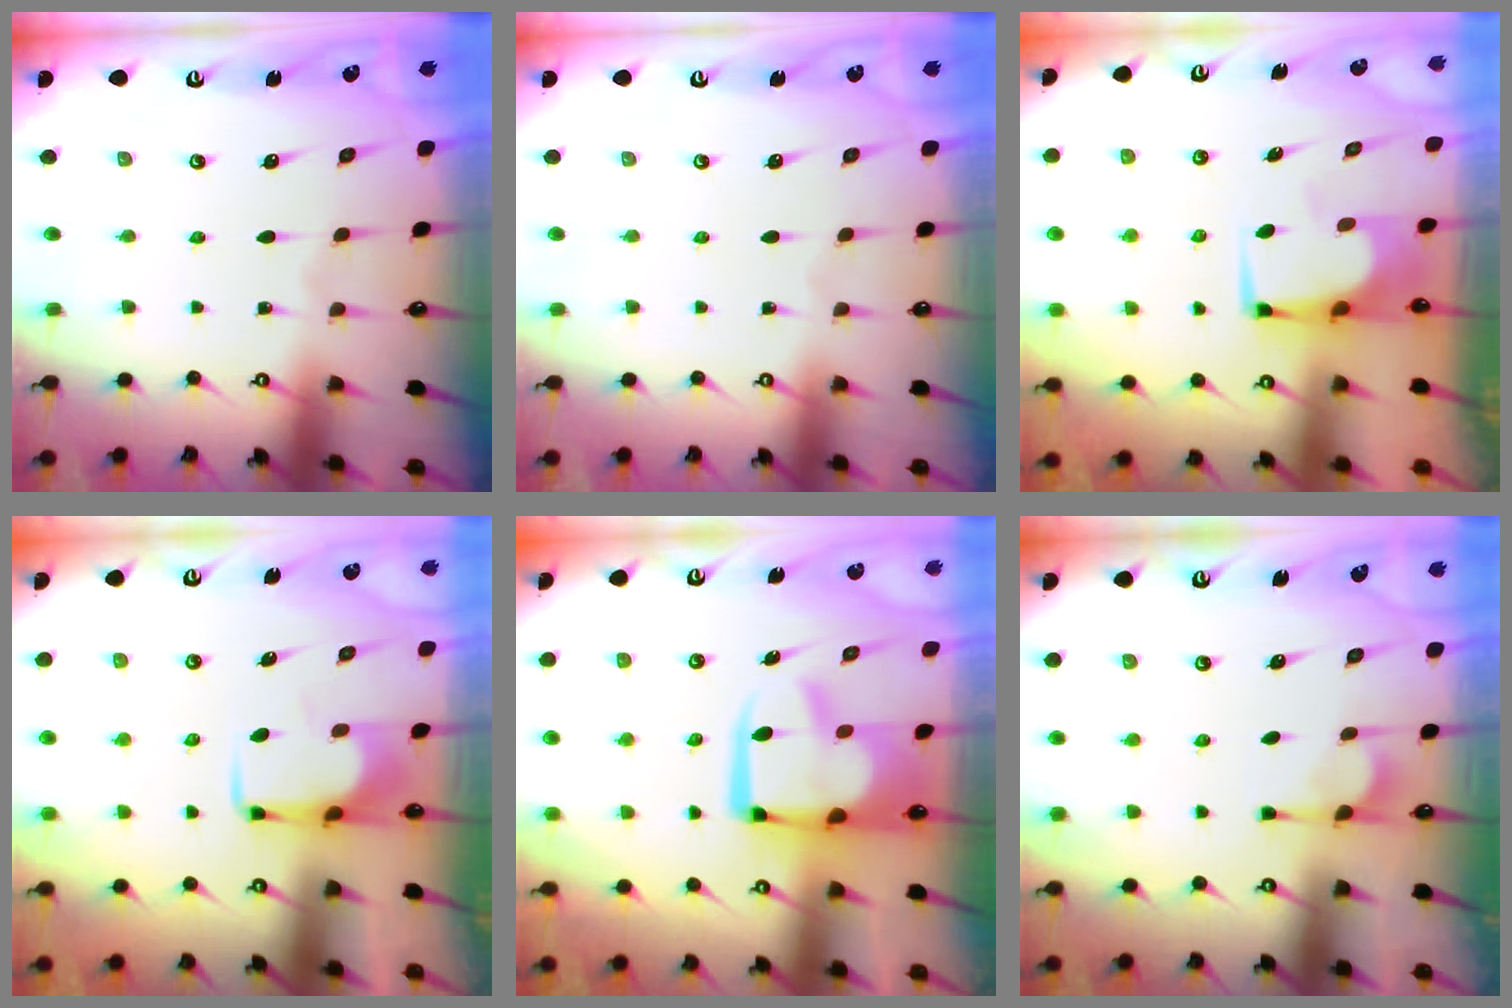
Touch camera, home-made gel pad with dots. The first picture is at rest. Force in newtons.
{"total": 0.0}
{"total": 0.8, "press": 0.7, "slide": 0.1}
{"total": 2.0, "press": 1.9, "slide": 0.4}
{"total": 10.6, "press": 10.5, "slide": 1.2}
{"total": 3.1, "press": 3.1, "slide": 0.6}